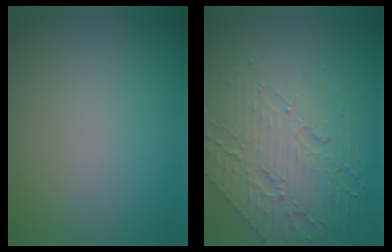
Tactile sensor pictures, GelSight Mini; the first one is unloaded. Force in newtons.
{"total": 8.4, "press": 5.6, "slide": 6.2}